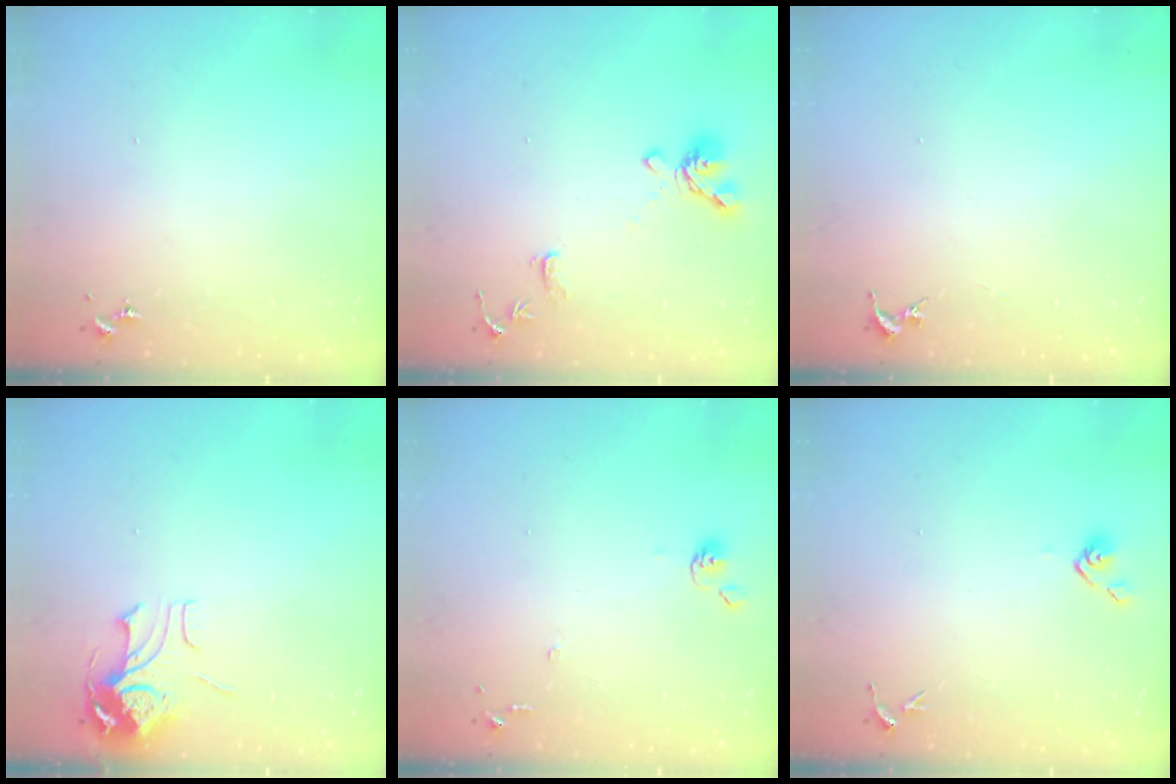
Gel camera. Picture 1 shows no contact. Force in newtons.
{"total": 12.7, "press": 12.6, "slide": 1.5}
{"total": 0.0}
{"total": 8.3, "press": 8.3, "slide": 0.8}
{"total": 6.6, "press": 6.6, "slide": 0.6}
{"total": 4.2, "press": 4.1, "slide": 1.1}